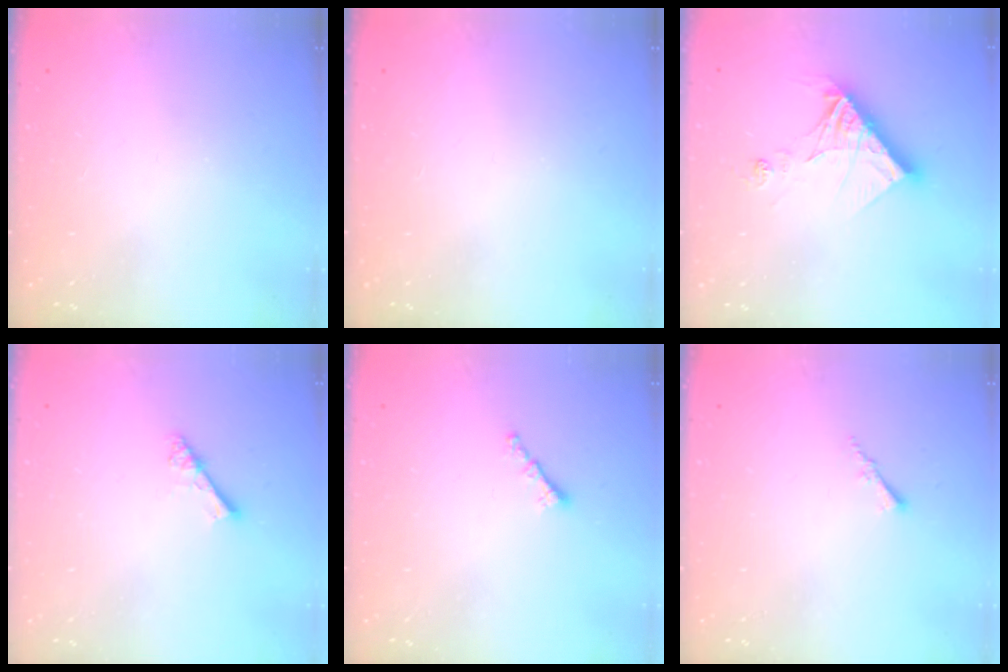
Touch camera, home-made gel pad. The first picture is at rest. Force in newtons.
{"total": 0.0}
{"total": 14.1, "press": 14.0, "slide": 1.5}
{"total": 3.6, "press": 3.6, "slide": 0.3}
{"total": 0.6, "press": 0.5, "slide": 0.4}
{"total": 1.5, "press": 1.5, "slide": 0.4}